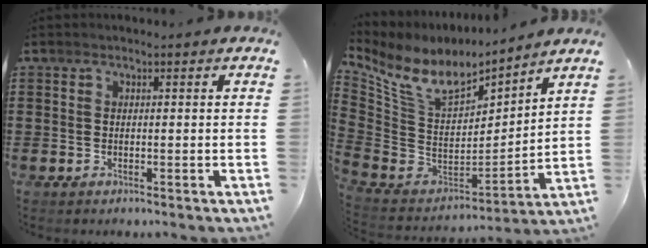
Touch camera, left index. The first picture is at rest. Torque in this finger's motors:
{"motor_torque": [2.14, 0.00, 0.45, 0.09]}